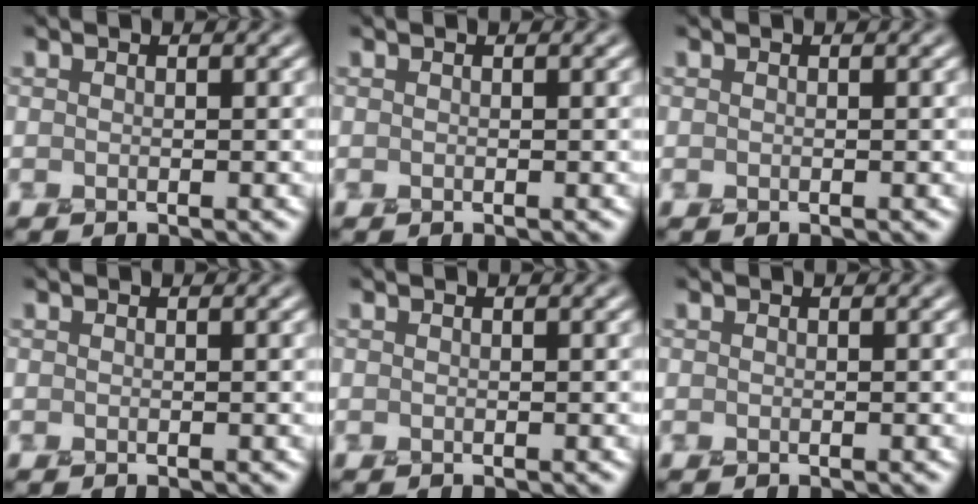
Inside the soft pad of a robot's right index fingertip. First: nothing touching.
{"total": 0.0}
{"total": 0.0}
{"total": 0.0}
{"total": 0.0}
{"total": 0.0}